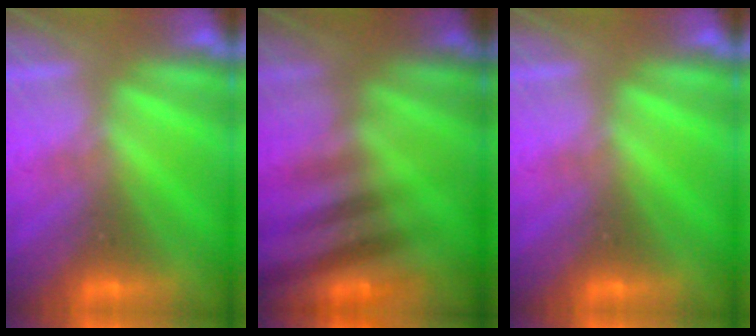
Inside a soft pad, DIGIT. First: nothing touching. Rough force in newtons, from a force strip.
{"total": 3.2}
{"total": 0.0}